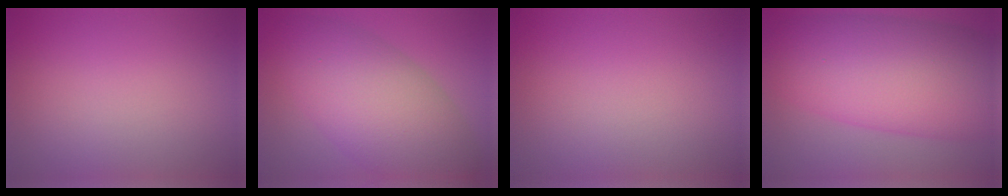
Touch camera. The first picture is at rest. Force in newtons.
{"total": 9.9, "press": 9.9, "slide": 0.4}
{"total": 0.0}
{"total": 13.4, "press": 13.4, "slide": 0.2}